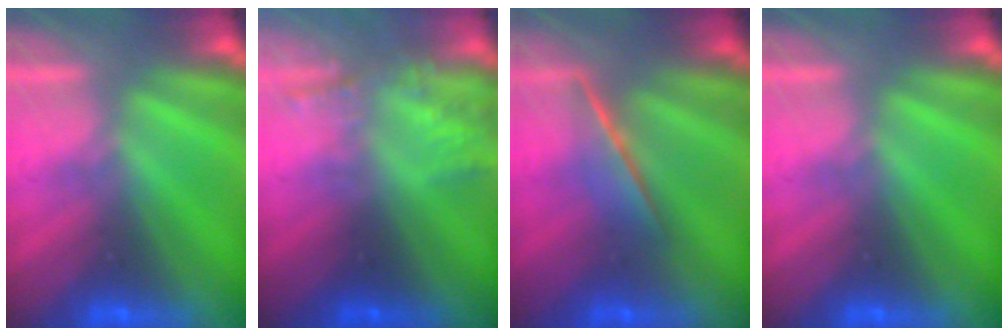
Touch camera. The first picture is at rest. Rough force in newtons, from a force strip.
{"total": 2.1}
{"total": 1.6}
{"total": 0.0}